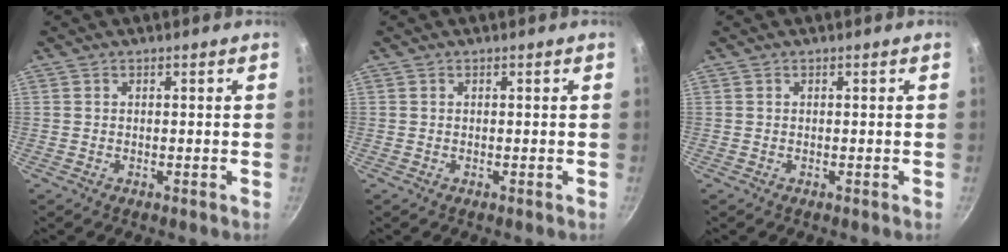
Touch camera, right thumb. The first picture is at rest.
{"total": 0.0}
{"total": 0.0}